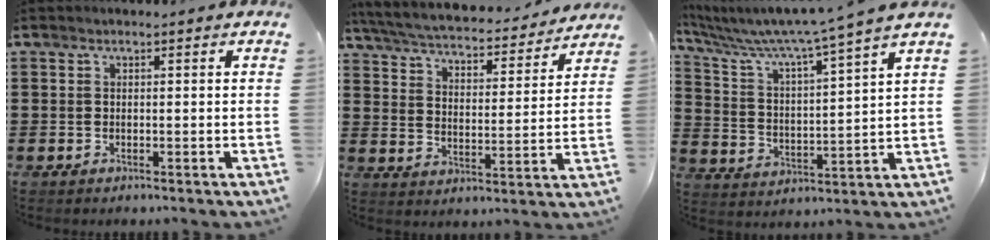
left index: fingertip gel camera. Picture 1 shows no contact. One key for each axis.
{"total": 4.7, "fx": 4.5, "fy": 0.1, "fz": 1.2, "tx": -0.047, "ty": -0.034, "tz": 0.072}
{"total": 6.0, "fx": 5.2, "fy": -1.0, "fz": 2.8, "tx": -0.081, "ty": -0.048, "tz": 0.078}